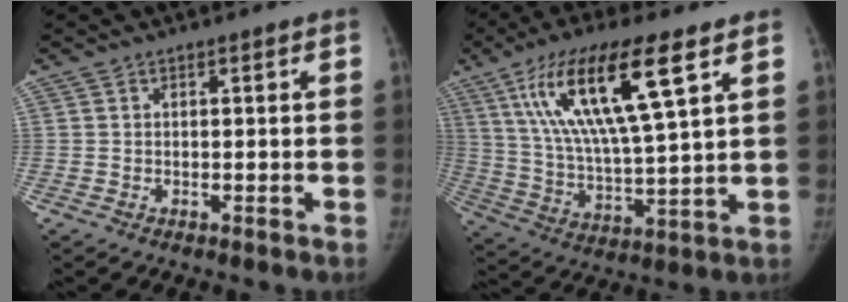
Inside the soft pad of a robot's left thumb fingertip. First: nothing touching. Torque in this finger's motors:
{"motor_torque": [0.75, 0.79, 1.45, -1.32, 0.45]}